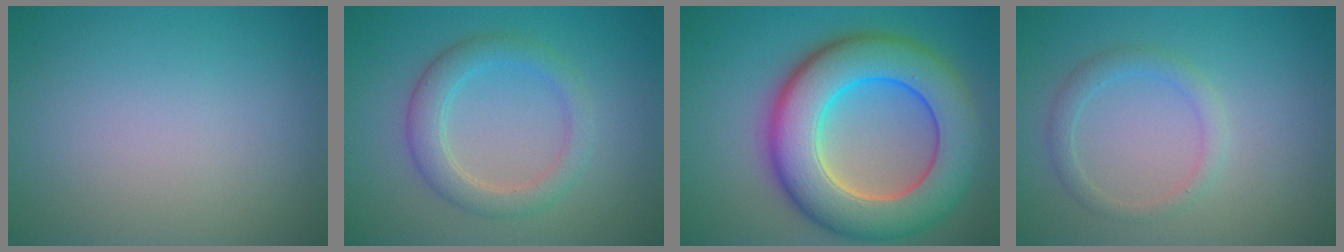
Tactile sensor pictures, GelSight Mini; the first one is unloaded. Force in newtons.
{"total": 3.5, "press": 3.5, "slide": 0.4}
{"total": 11.7, "press": 11.7, "slide": 0.4}
{"total": 1.9, "press": 1.9, "slide": 0.1}